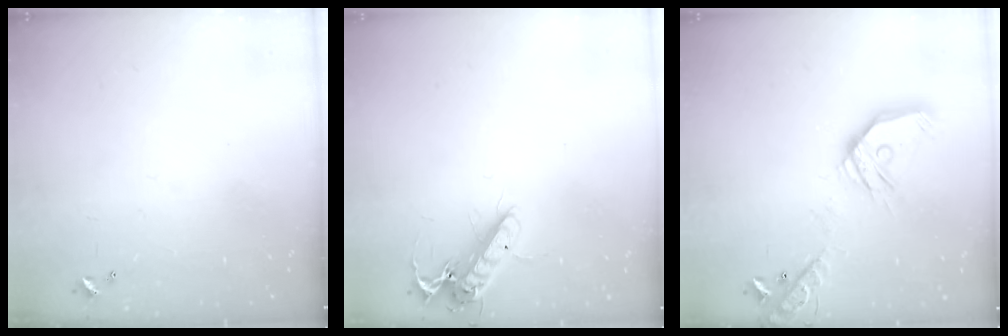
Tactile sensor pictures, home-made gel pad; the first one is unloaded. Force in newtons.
{"total": 14.3, "press": 14.2, "slide": 1.9}
{"total": 18.8, "press": 18.6, "slide": 3.0}